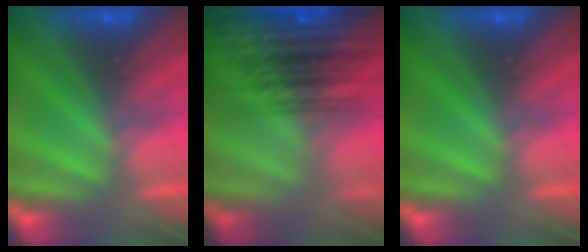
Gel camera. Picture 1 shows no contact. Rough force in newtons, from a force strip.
{"total": 9.4}
{"total": 0.0}